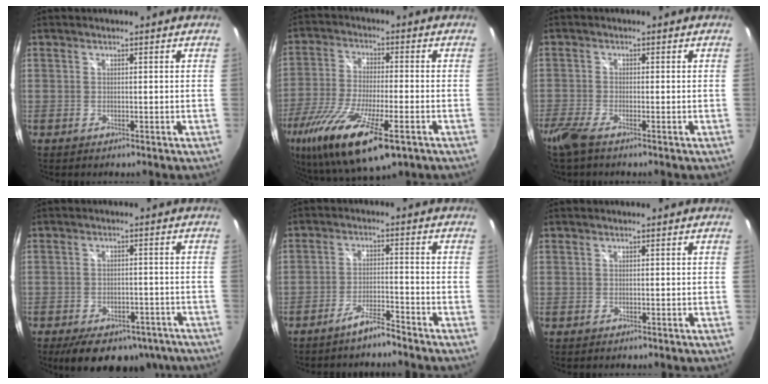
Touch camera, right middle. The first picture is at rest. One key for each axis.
{"total": 21.8, "fx": -11.9, "fy": 6.5, "fz": 17.1, "tx": -0.345, "ty": -0.078, "tz": -0.211}
{"total": 5.1, "fx": -3.9, "fy": 0.9, "fz": 3.2, "tx": -0.087, "ty": -0.018, "tz": -0.079}
{"total": 14.7, "fx": -10.5, "fy": 7.6, "fz": 7.0, "tx": -0.141, "ty": 0.001, "tz": -0.129}
{"total": 4.5, "fx": -4.1, "fy": 0.1, "fz": 1.7, "tx": -0.051, "ty": 0.005, "tz": -0.073}
{"total": 0.0}